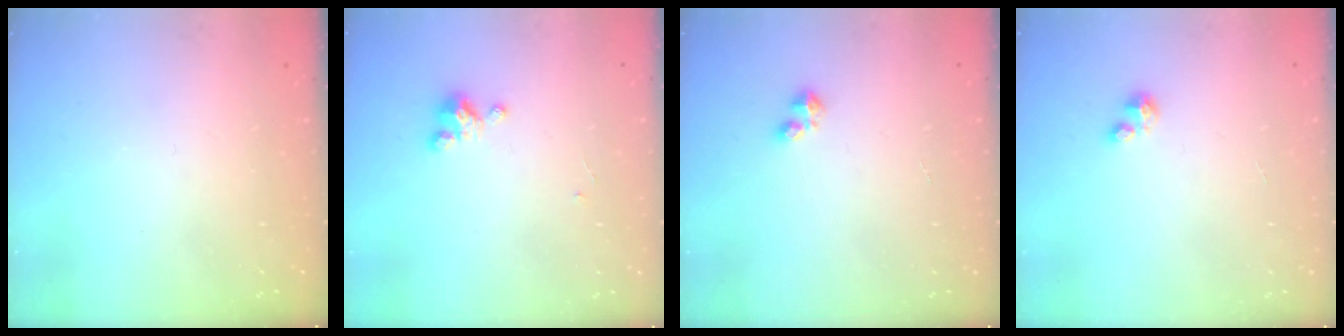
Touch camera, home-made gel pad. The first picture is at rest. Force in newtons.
{"total": 2.7, "press": 2.7, "slide": 0.3}
{"total": 2.4, "press": 2.4, "slide": 0.5}
{"total": 1.7, "press": 1.7, "slide": 0.4}